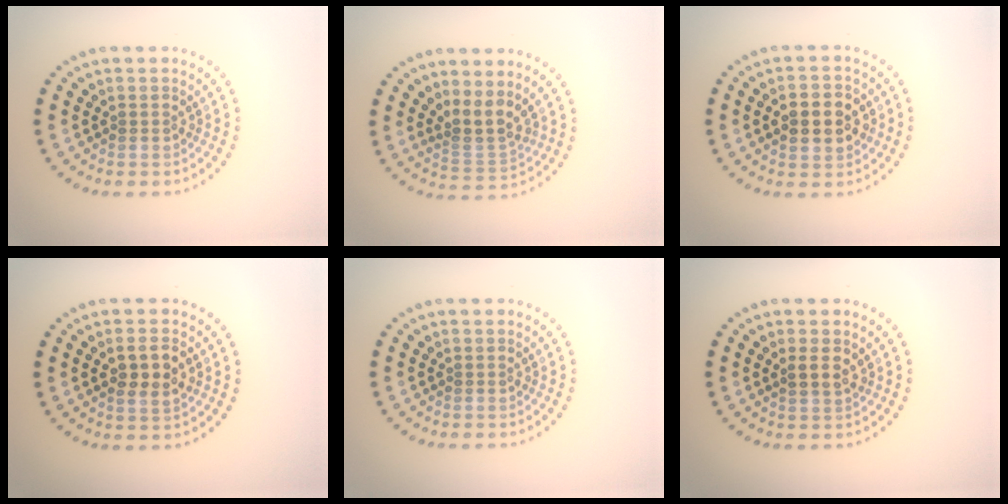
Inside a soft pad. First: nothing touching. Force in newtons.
{"total": 3.0, "press": 2.1, "slide": 2.0}
{"total": 4.8, "press": 4.8, "slide": 0.2}
{"total": 2.9, "press": 2.8, "slide": 0.4}
{"total": 0.0}
{"total": 1.0, "press": 0.9, "slide": 0.4}